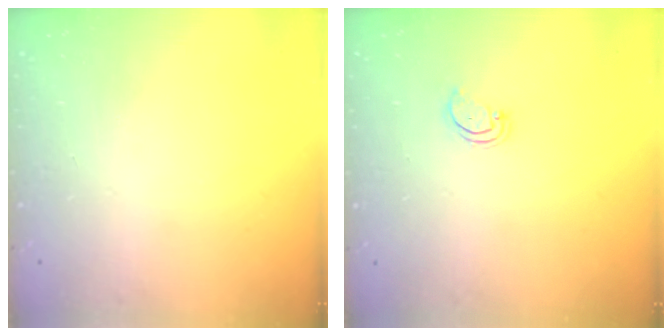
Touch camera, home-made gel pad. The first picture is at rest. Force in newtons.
{"total": 3.0, "press": 3.0, "slide": 0.2}